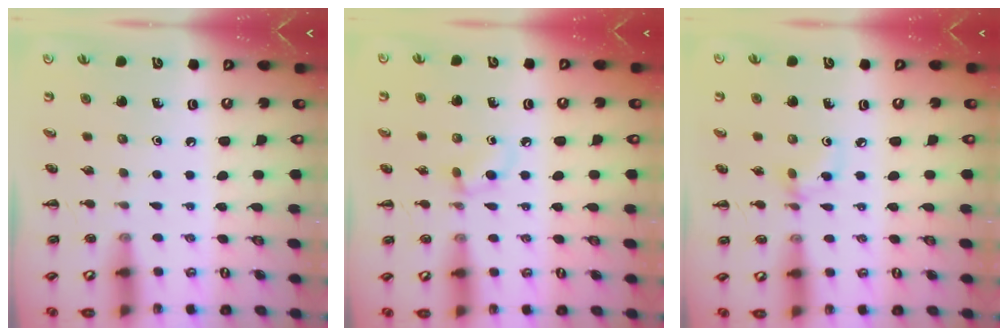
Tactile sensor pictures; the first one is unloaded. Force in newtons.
{"total": 3.9, "press": 3.6, "slide": 1.5}
{"total": 3.7, "press": 3.6, "slide": 0.7}